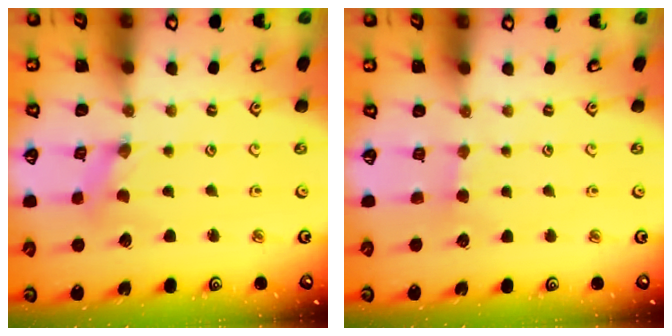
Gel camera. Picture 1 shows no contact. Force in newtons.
{"total": 2.7, "press": 2.6, "slide": 0.4}